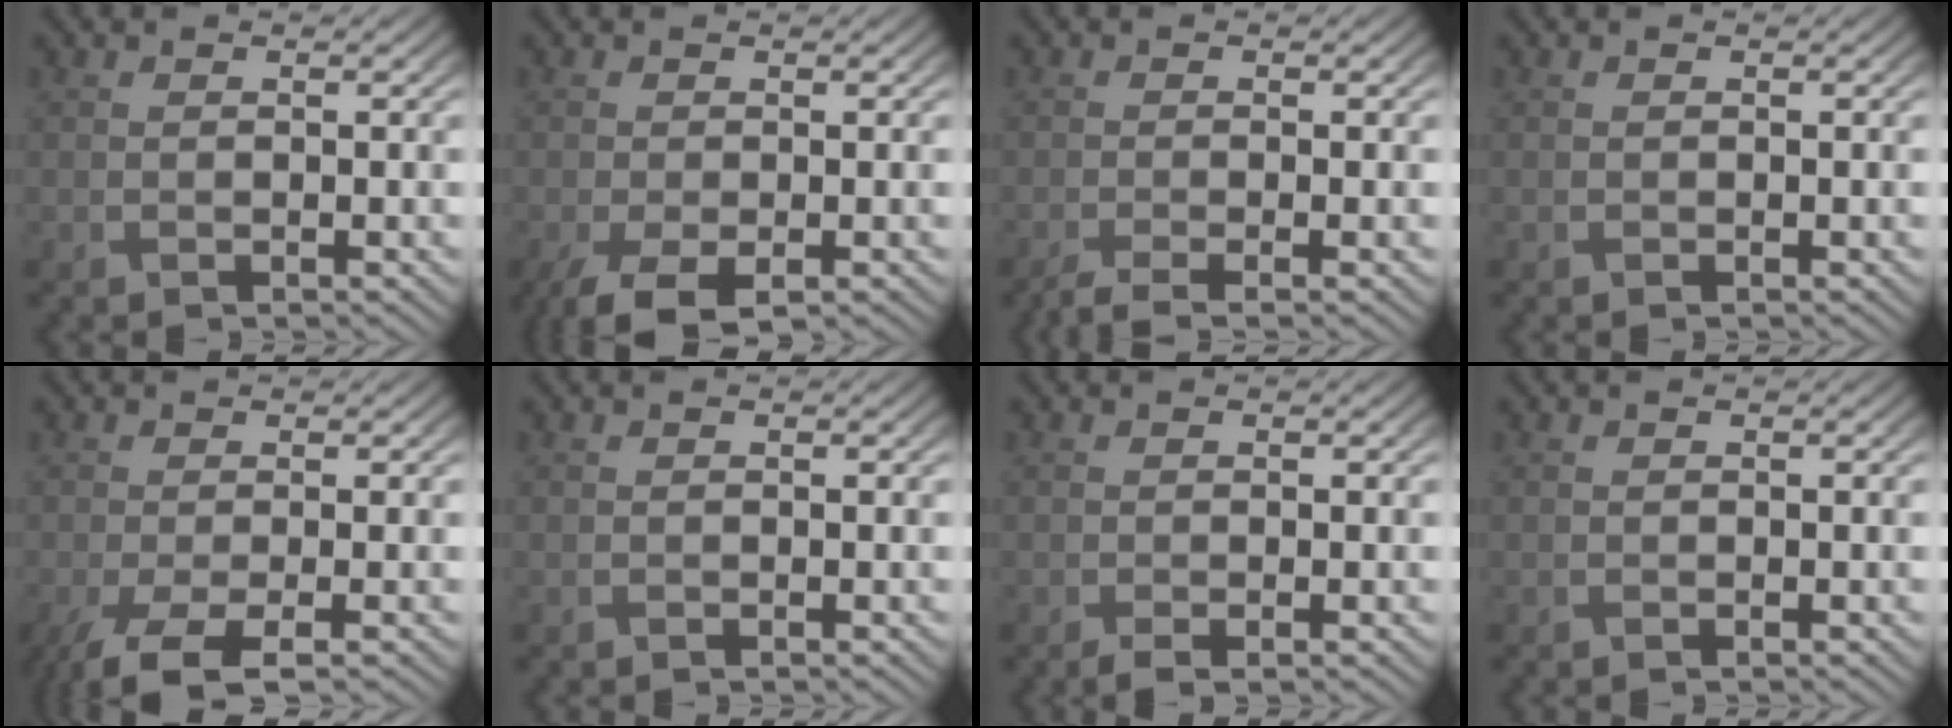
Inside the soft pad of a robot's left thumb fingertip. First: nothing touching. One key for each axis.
{"total": 4.4, "fx": -2.7, "fy": 1.9, "fz": 3.0, "tx": -0.070, "ty": -0.015, "tz": -0.045}
{"total": 2.7, "fx": -1.9, "fy": 0.4, "fz": 1.9, "tx": -0.032, "ty": -0.001, "tz": -0.046}
{"total": 0.0}
{"total": 4.7, "fx": -2.8, "fy": 1.1, "fz": 3.6, "tx": -0.079, "ty": -0.014, "tz": -0.057}
{"total": 0.0}
{"total": 1.0, "fx": -0.6, "fy": 0.2, "fz": 0.8, "tx": -0.018, "ty": -0.003, "tz": -0.009}
{"total": 0.0}